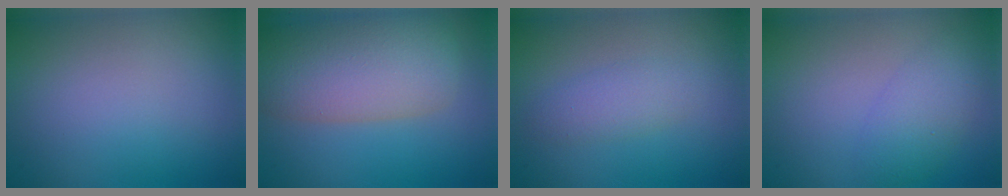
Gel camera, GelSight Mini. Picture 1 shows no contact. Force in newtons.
{"total": 8.8, "press": 8.8, "slide": 0.4}
{"total": 2.1, "press": 2.1, "slide": 0.1}
{"total": 3.0, "press": 3.0, "slide": 0.2}